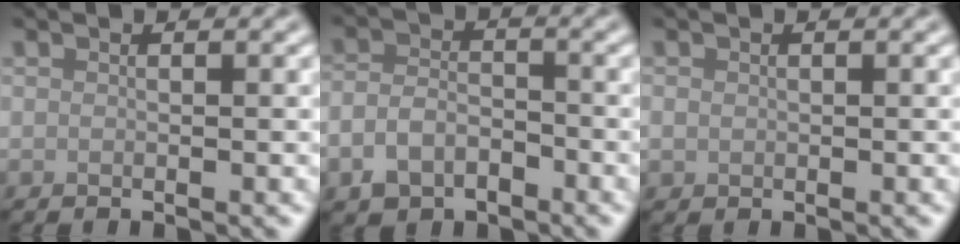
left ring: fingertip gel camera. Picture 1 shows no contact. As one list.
[{"total": 3.7, "force": [-2.1, 2.4, 1.8], "torque": [-0.034, -0.003, -0.049]}, {"total": 0.9, "force": [0.1, 0.8, 0.3], "torque": [-0.003, -0.002, 0.000]}]